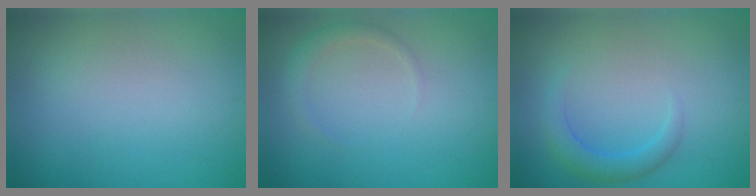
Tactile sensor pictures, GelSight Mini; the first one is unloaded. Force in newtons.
{"total": 1.3, "press": 1.3, "slide": 0.1}
{"total": 2.1, "press": 2.1, "slide": 0.3}